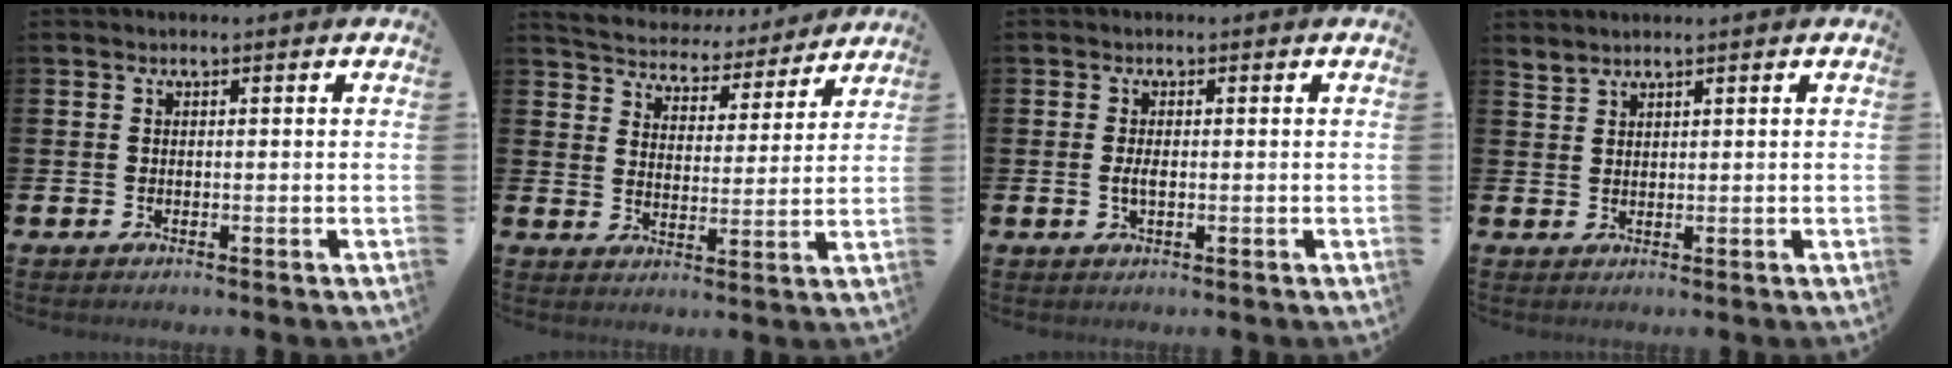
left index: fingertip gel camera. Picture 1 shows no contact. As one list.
[{"total": 5.1, "force": [5.0, 1.3, -0.2], "torque": [-0.025, -0.045, 0.083]}, {"total": 1.6, "force": [-0.3, 0.7, 1.4], "torque": [-0.028, 0.002, -0.006]}, {"total": 1.7, "force": [1.7, 0.1, 0.0], "torque": [0.003, -0.002, 0.031]}]